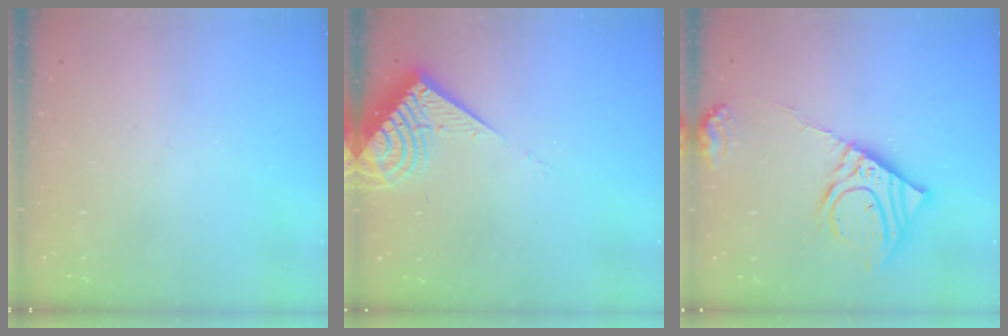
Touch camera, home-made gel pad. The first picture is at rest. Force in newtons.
{"total": 9.4, "press": 9.3, "slide": 1.3}
{"total": 16.7, "press": 16.4, "slide": 3.2}